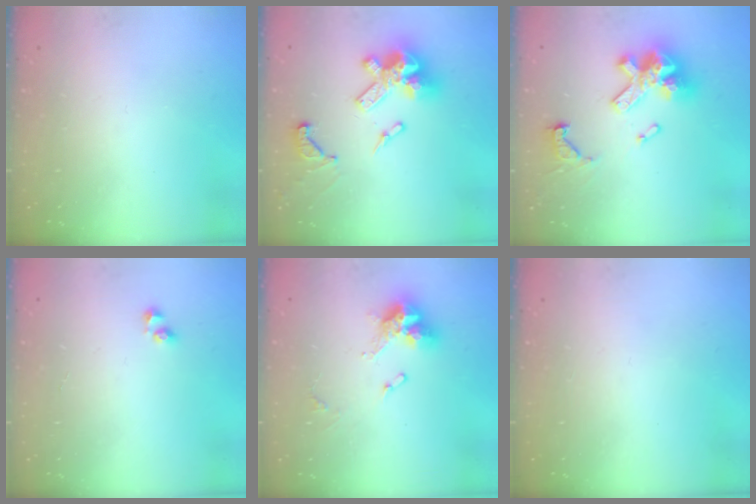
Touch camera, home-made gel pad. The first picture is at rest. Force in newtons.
{"total": 16.7, "press": 16.6, "slide": 1.8}
{"total": 15.0, "press": 15.0, "slide": 0.8}
{"total": 2.7, "press": 2.6, "slide": 0.6}
{"total": 11.5, "press": 11.4, "slide": 1.4}
{"total": 0.0}